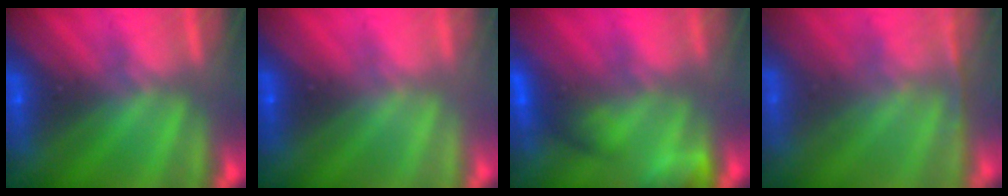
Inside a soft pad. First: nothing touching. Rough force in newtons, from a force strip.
{"total": 3.0}
{"total": 5.0}
{"total": 1.4}